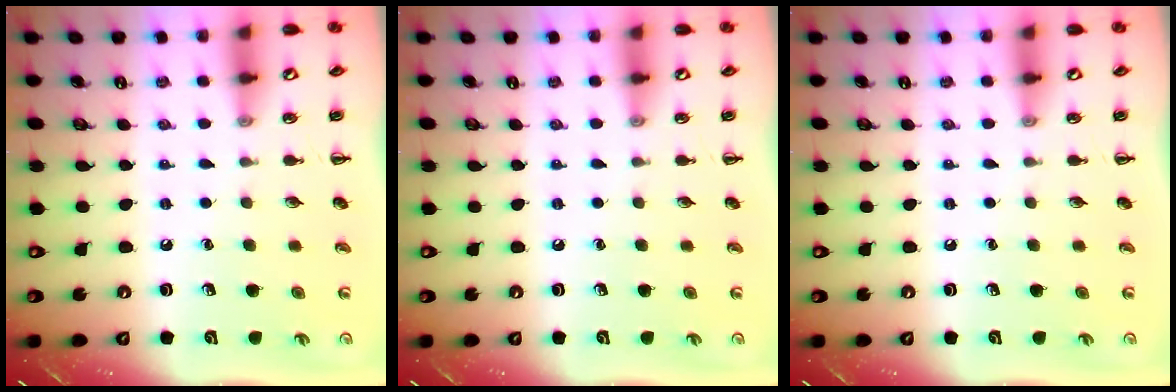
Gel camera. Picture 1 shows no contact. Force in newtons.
{"total": 0.0}
{"total": 0.0}